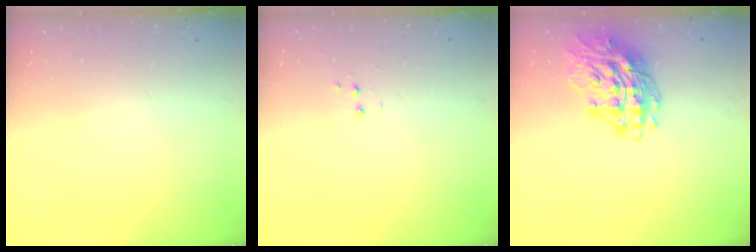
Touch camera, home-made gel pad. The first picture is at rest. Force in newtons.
{"total": 3.4, "press": 3.3, "slide": 0.6}
{"total": 18.5, "press": 18.4, "slide": 2.1}